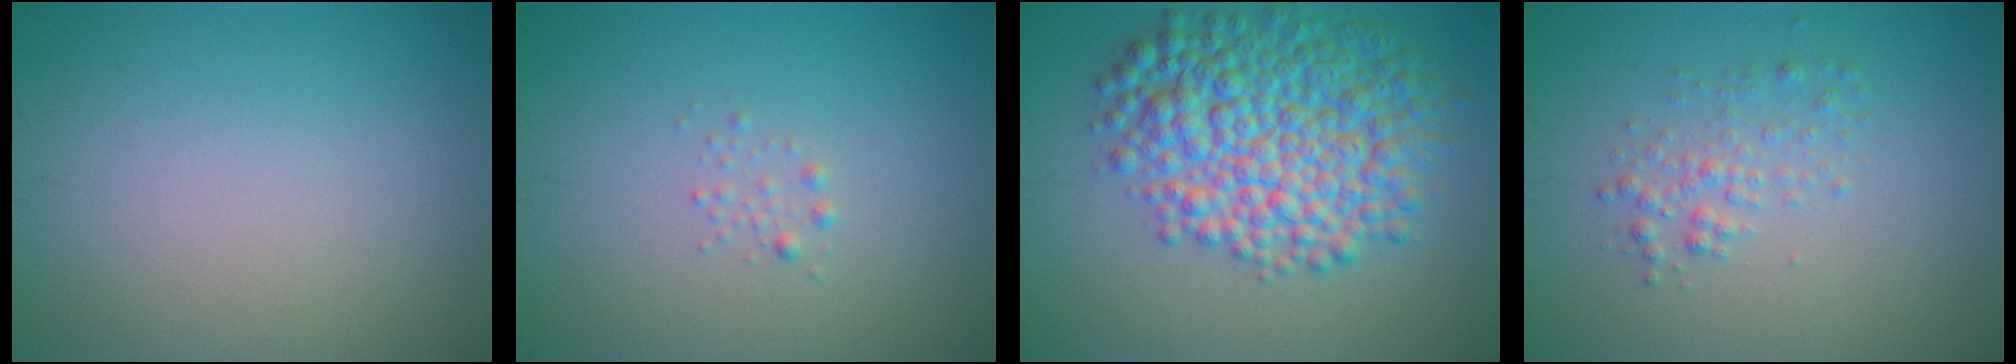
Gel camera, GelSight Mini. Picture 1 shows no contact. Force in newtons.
{"total": 0.7, "press": 0.7, "slide": 0.0}
{"total": 9.7, "press": 9.7, "slide": 0.1}
{"total": 1.8, "press": 1.8, "slide": 0.0}